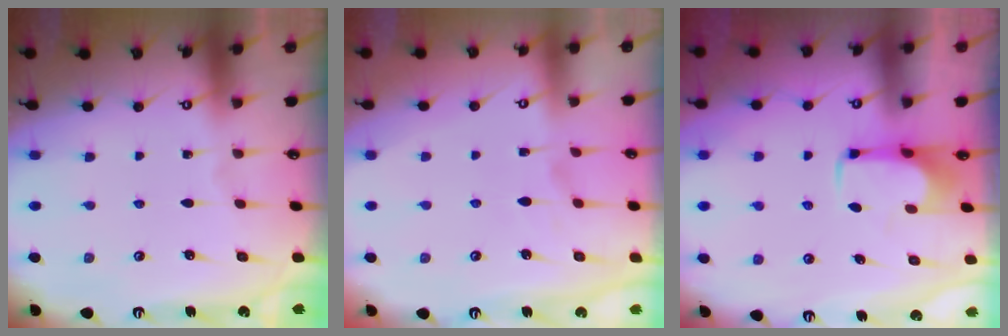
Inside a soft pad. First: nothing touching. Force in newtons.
{"total": 1.1, "press": 0.4, "slide": 1.1}
{"total": 1.6, "press": 1.5, "slide": 0.5}